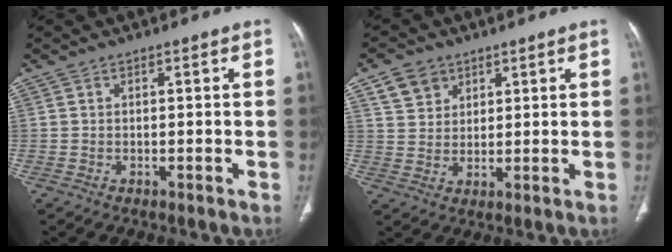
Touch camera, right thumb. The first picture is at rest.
{"total": 5.9, "force": [3.4, 4.5, 1.8], "torque": [-0.014, -0.014, 0.066]}